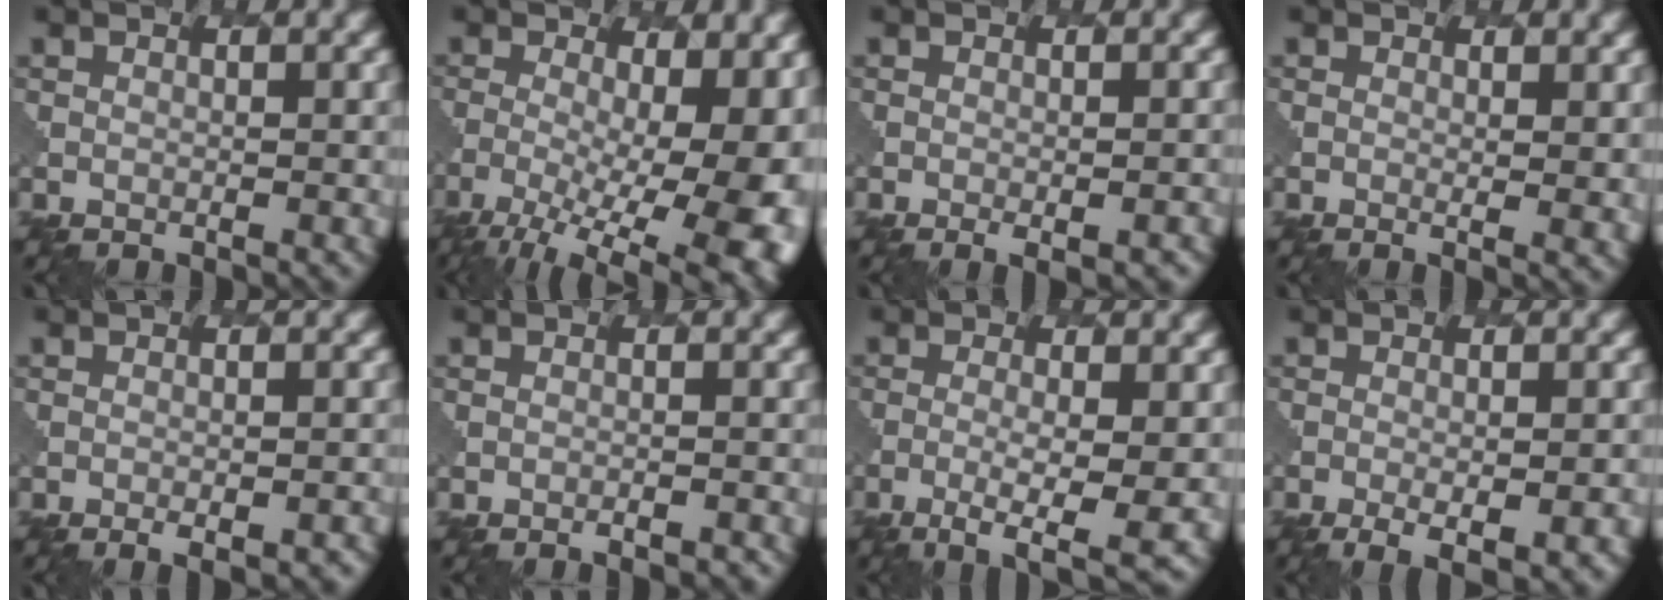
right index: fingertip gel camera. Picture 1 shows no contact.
{"total": 14.9, "force": [-3.1, 6.6, 13.0], "torque": [-0.186, -0.026, -0.029]}
{"total": 2.9, "force": [-1.2, 1.0, 2.4], "torque": [-0.021, -0.001, -0.004]}
{"total": 2.3, "force": [0.4, 0.6, 2.2], "torque": [-0.031, -0.009, 0.010]}
{"total": 3.5, "force": [-1.9, 1.3, 2.6], "torque": [-0.025, 0.009, -0.013]}
{"total": 2.0, "force": [-1.6, 0.7, 1.0], "torque": [-0.003, 0.013, -0.022]}
{"total": 4.5, "force": [-1.7, 0.9, 4.1], "torque": [-0.074, -0.007, -0.030]}
{"total": 5.7, "force": [-2.4, 2.0, 4.7], "torque": [-0.064, -0.010, -0.021]}